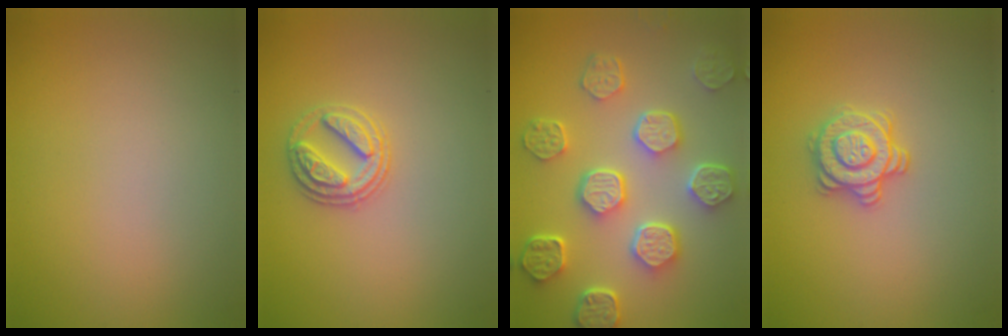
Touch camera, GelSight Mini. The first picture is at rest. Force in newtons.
{"total": 2.7, "press": 2.7, "slide": 0.7}
{"total": 7.6, "press": 5.8, "slide": 4.9}
{"total": 2.8, "press": 2.7, "slide": 0.9}